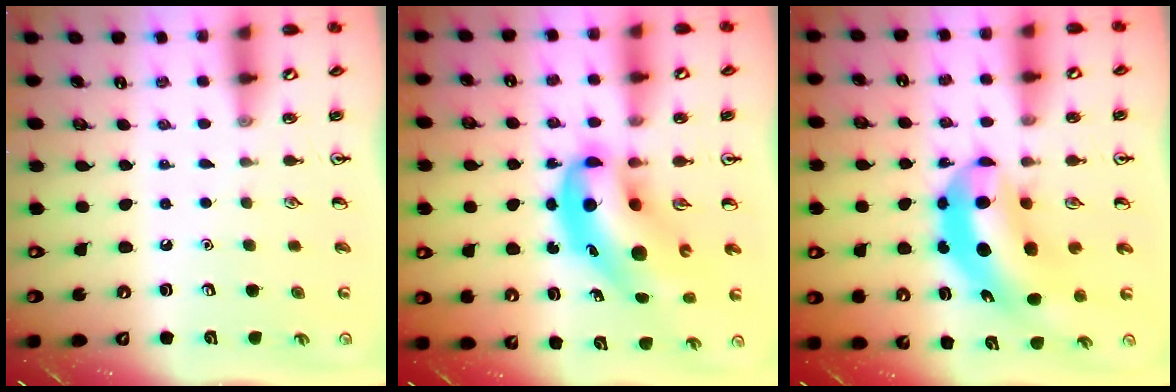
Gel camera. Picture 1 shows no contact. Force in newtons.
{"total": 12.3, "press": 11.7, "slide": 3.7}
{"total": 10.1, "press": 9.6, "slide": 3.0}